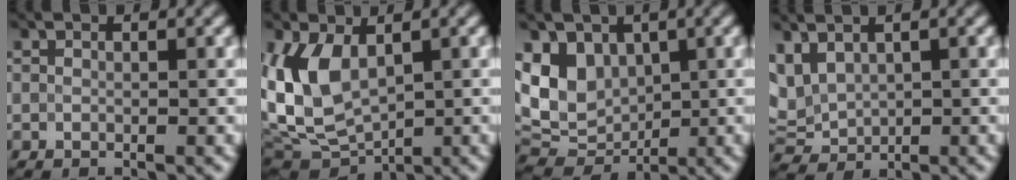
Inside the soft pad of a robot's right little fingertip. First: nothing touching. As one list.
[{"total": 6.6, "force": [1.4, 4.0, 5.0], "torque": [-0.107, -0.006, 0.025]}, {"total": 7.3, "force": [1.6, 5.6, 4.4], "torque": [-0.092, -0.005, 0.028]}, {"total": 4.3, "force": [1.5, 3.0, 2.6], "torque": [-0.060, 0.003, 0.036]}]